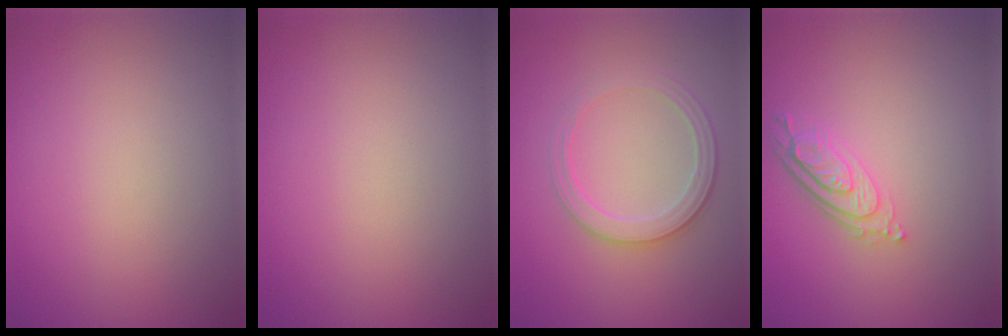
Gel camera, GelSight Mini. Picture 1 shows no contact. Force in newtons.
{"total": 0.0}
{"total": 3.0, "press": 2.6, "slide": 1.4}
{"total": 3.1, "press": 2.5, "slide": 1.8}